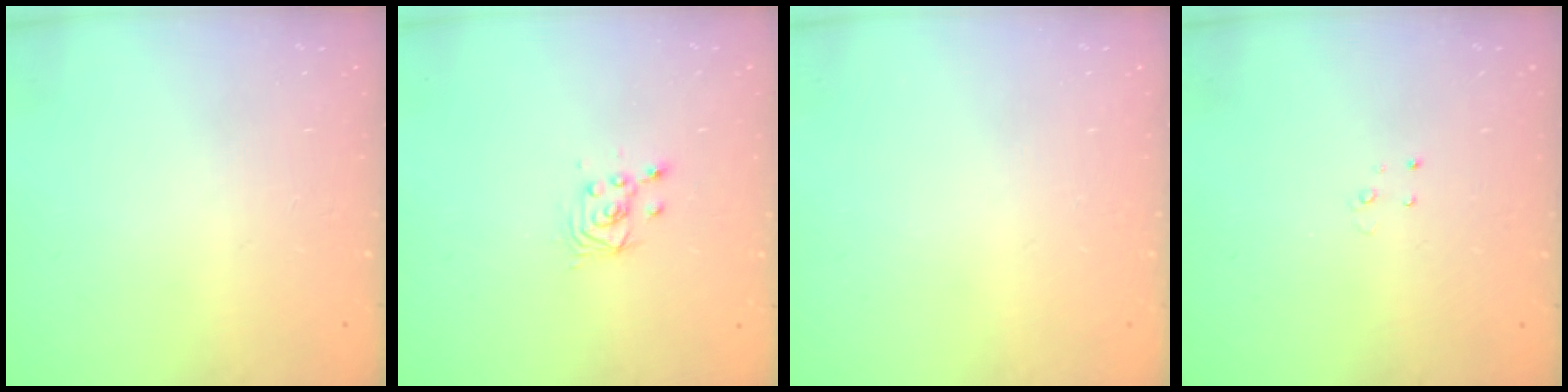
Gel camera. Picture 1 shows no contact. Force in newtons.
{"total": 2.6, "press": 2.6, "slide": 0.1}
{"total": 0.0}
{"total": 2.3, "press": 2.3, "slide": 0.2}